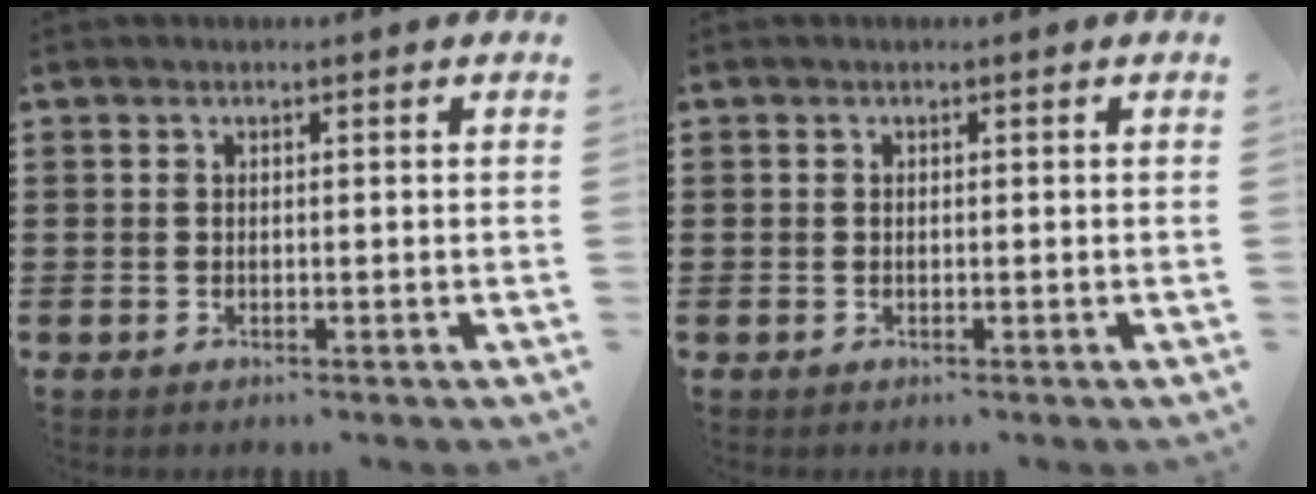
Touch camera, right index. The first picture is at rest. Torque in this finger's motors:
{"motor_torque": [0.89, 1.25, 0.00, 0.01]}